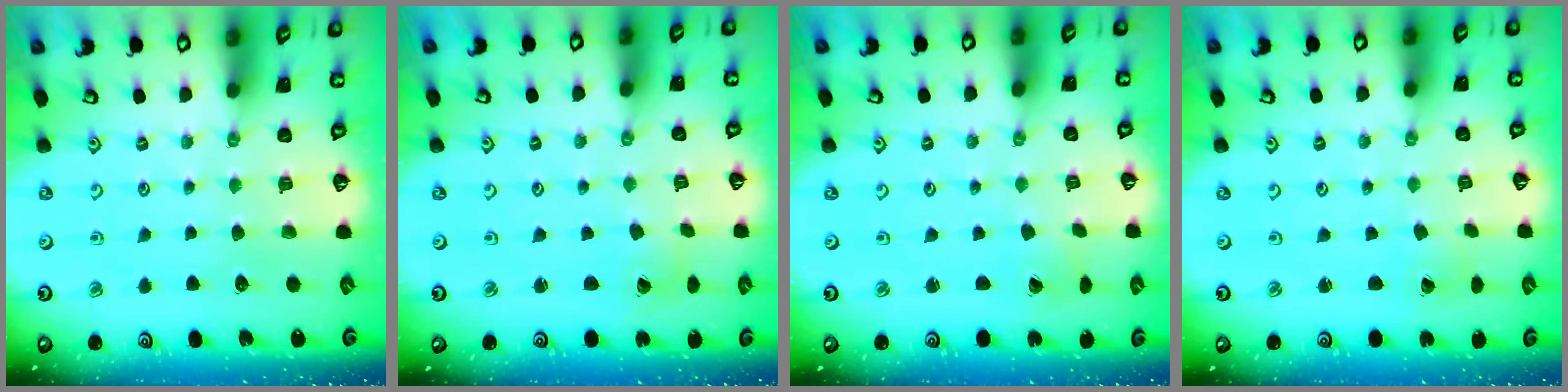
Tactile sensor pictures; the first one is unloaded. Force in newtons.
{"total": 2.8, "press": 2.8, "slide": 0.1}
{"total": 1.8, "press": 1.8, "slide": 0.1}
{"total": 0.7, "press": 0.7, "slide": 0.0}